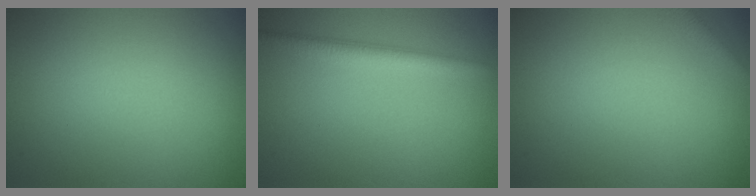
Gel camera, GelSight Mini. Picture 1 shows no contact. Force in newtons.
{"total": 2.7, "press": 2.7, "slide": 0.2}
{"total": 1.3, "press": 1.3, "slide": 0.1}